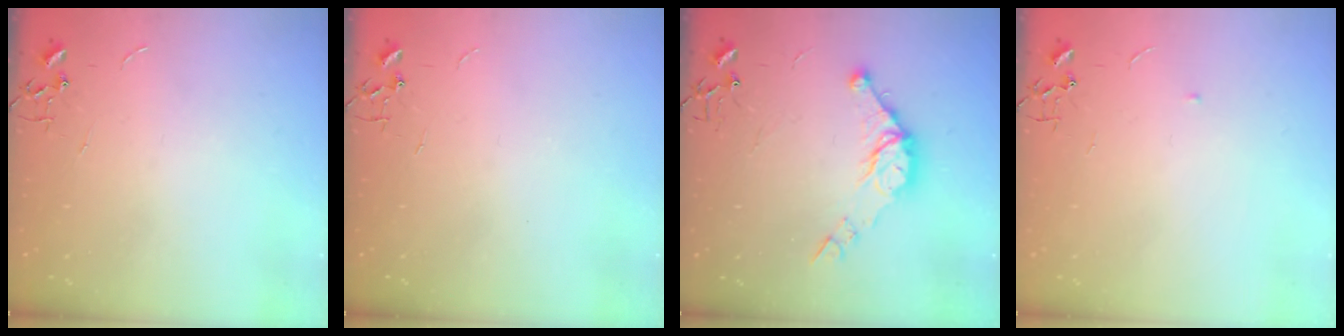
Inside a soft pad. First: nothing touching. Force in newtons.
{"total": 0.0}
{"total": 11.1, "press": 11.0, "slide": 1.0}
{"total": 4.0, "press": 4.0, "slide": 0.6}